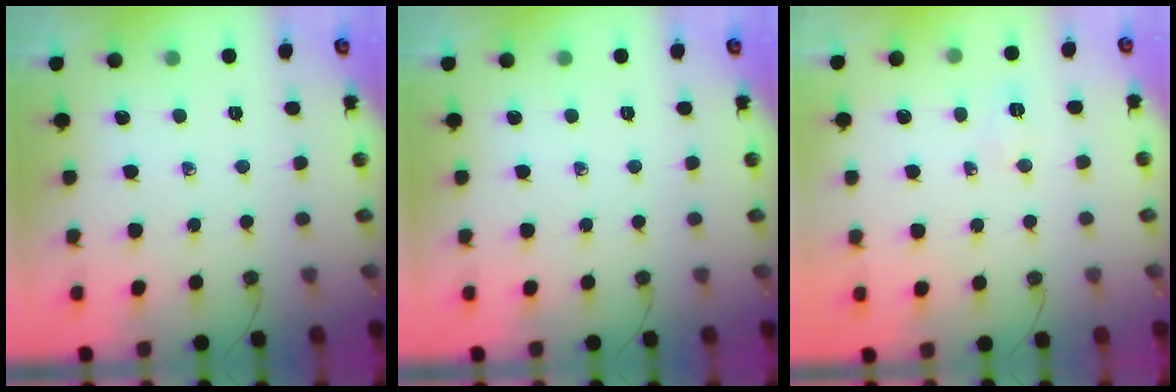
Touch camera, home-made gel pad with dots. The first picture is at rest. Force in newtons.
{"total": 0.0}
{"total": 2.8, "press": 2.5, "slide": 1.2}